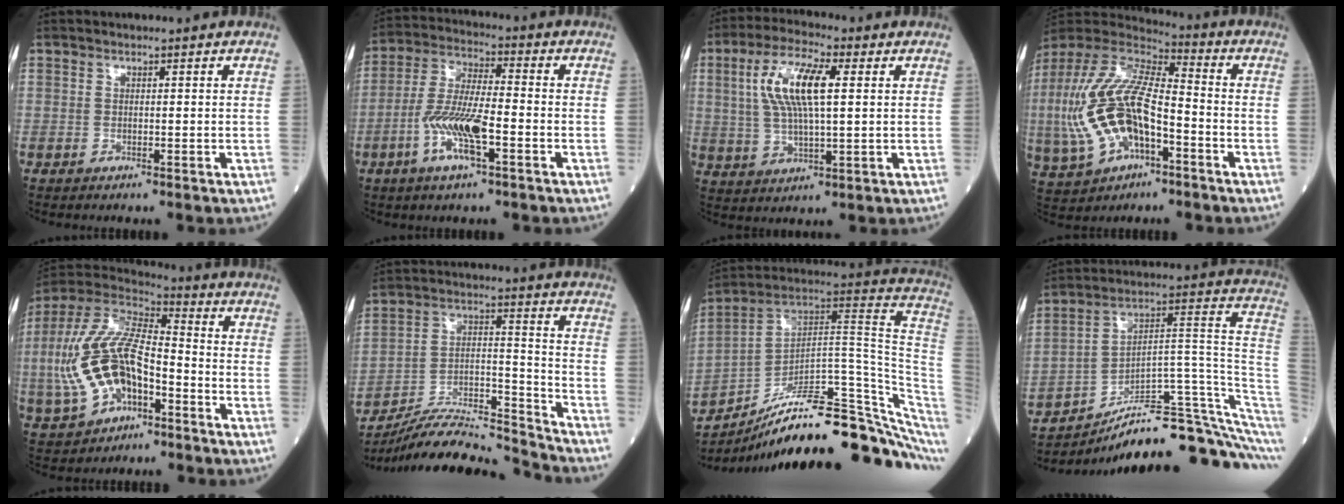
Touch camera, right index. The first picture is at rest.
{"total": 10.7, "force": [-3.8, 2.0, 9.8], "torque": [-0.201, -0.003, -0.073]}
{"total": 10.8, "force": [2.5, 2.7, 10.2], "torque": [-0.213, 0.013, 0.049]}
{"total": 18.5, "force": [-4.3, 8.4, 15.9], "torque": [-0.358, 0.009, -0.077]}
{"total": 16.5, "force": [-4.1, 8.0, 13.8], "torque": [-0.306, 0.013, -0.074]}
{"total": 16.5, "force": [-16.2, -0.2, 3.5], "torque": [-0.061, 0.032, -0.277]}
{"total": 27.3, "force": [-18.4, 4.7, 19.6], "torque": [-0.166, 0.056, -0.272]}
{"total": 23.6, "force": [-18.5, 1.6, 14.6], "torque": [-0.119, 0.064, -0.271]}